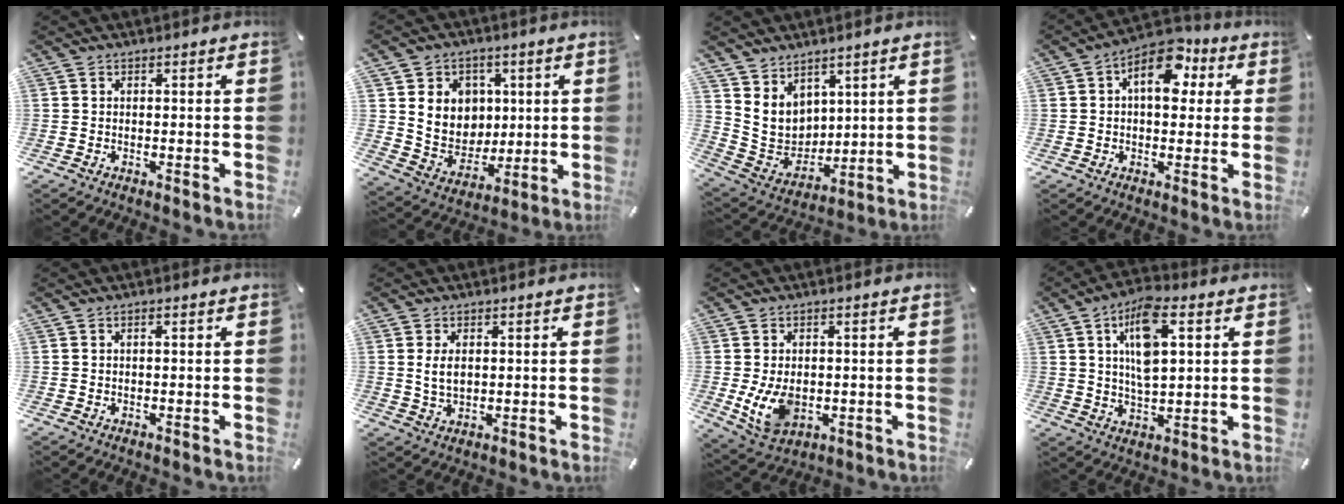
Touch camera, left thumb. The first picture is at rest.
{"total": 10.4, "force": [2.9, 9.8, 2.1], "torque": [-0.040, -0.018, 0.066]}
{"total": 9.5, "force": [5.1, 7.8, 2.0], "torque": [-0.072, -0.046, 0.108]}
{"total": 11.2, "force": [3.9, 6.7, 8.1], "torque": [-0.106, -0.014, 0.064]}
{"total": 0.5, "force": [0.0, 0.1, 0.5], "torque": [-0.010, 0.001, 0.000]}
{"total": 4.0, "force": [0.9, 2.5, 3.0], "torque": [-0.063, -0.001, 0.010]}
{"total": 8.1, "force": [-1.0, 5.8, 5.6], "torque": [-0.116, -0.006, -0.017]}
{"total": 12.0, "force": [4.4, 5.3, 9.8], "torque": [-0.183, -0.001, 0.072]}